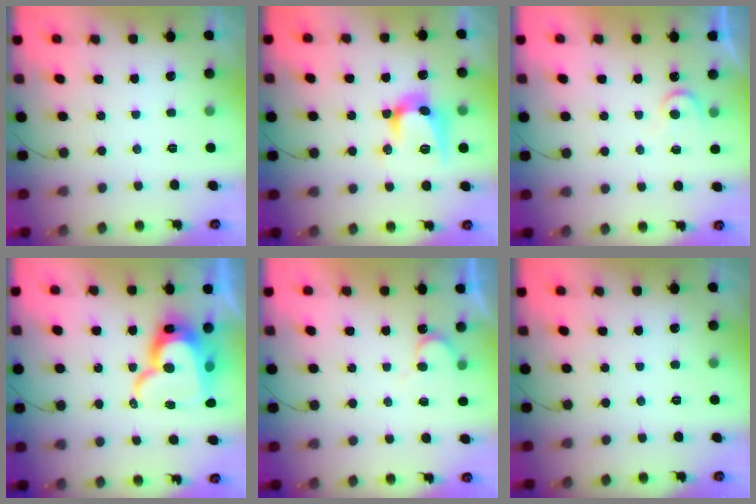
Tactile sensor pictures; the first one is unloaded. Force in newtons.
{"total": 13.5, "press": 13.5, "slide": 0.7}
{"total": 4.9, "press": 4.9, "slide": 0.5}
{"total": 17.9, "press": 17.8, "slide": 1.8}
{"total": 4.1, "press": 4.1, "slide": 0.4}
{"total": 0.0}